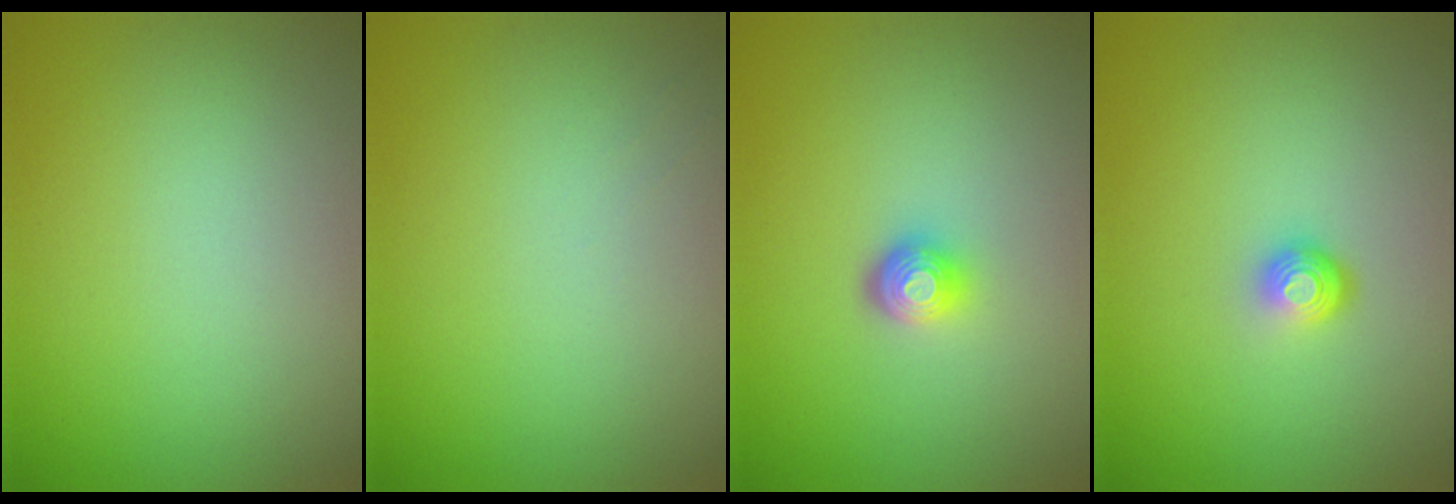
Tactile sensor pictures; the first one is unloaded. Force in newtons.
{"total": 0.6, "press": 0.5, "slide": 0.3}
{"total": 2.0, "press": 1.5, "slide": 1.4}
{"total": 1.9, "press": 1.3, "slide": 1.4}